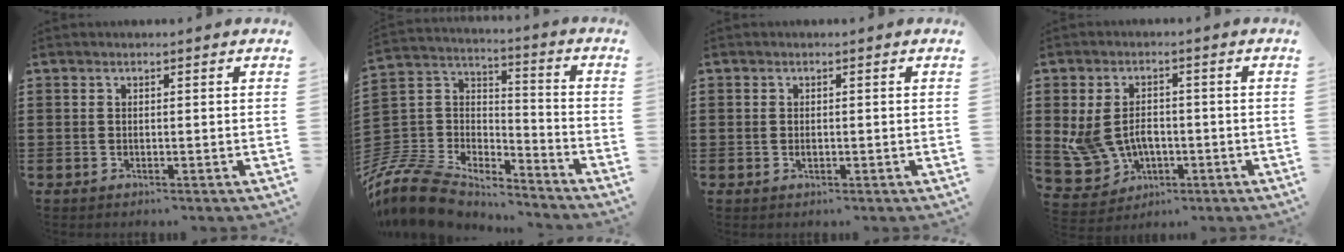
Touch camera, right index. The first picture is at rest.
{"total": 10.5, "force": [-9.3, 3.9, 2.9], "torque": [-0.101, 0.006, -0.194]}
{"total": 0.6, "force": [-0.1, 0.5, 0.3], "torque": [-0.006, 0.001, -0.001]}
{"total": 6.4, "force": [-0.6, 5.2, 3.7], "torque": [-0.106, 0.006, -0.012]}